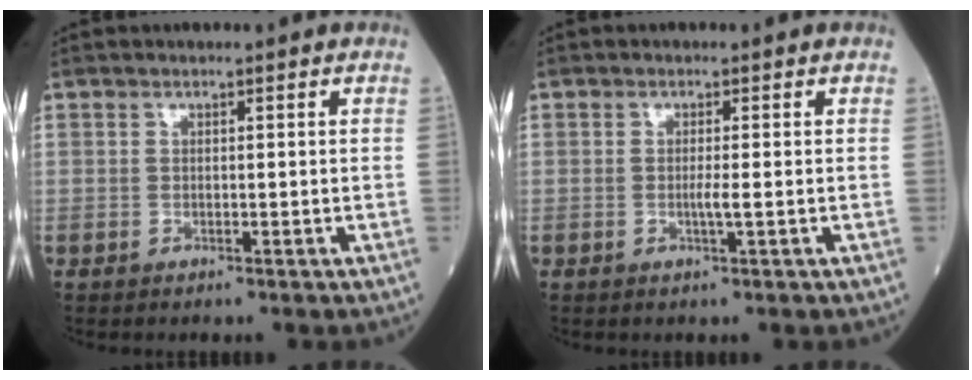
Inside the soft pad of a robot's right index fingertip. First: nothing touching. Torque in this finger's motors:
{"motor_torque": [0.49, 0.01, 0.22, 0.05]}